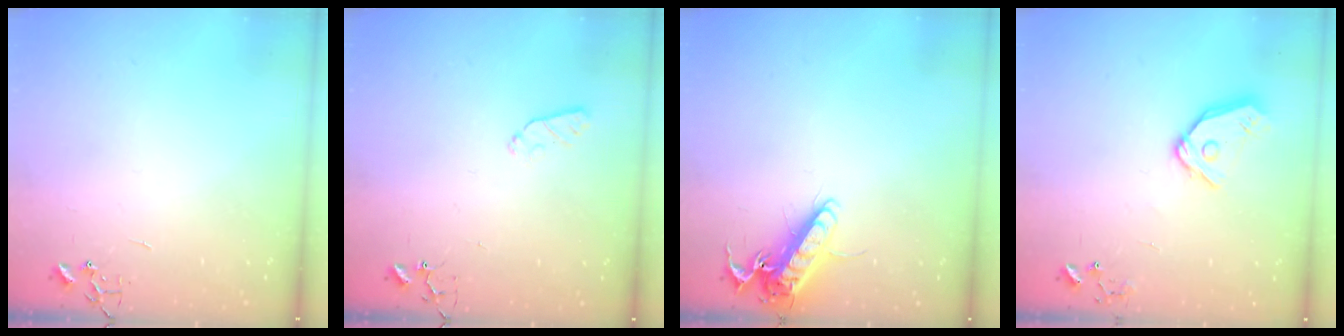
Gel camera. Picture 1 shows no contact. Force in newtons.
{"total": 5.0, "press": 4.9, "slide": 0.7}
{"total": 12.8, "press": 12.6, "slide": 2.4}
{"total": 12.2, "press": 12.1, "slide": 1.5}